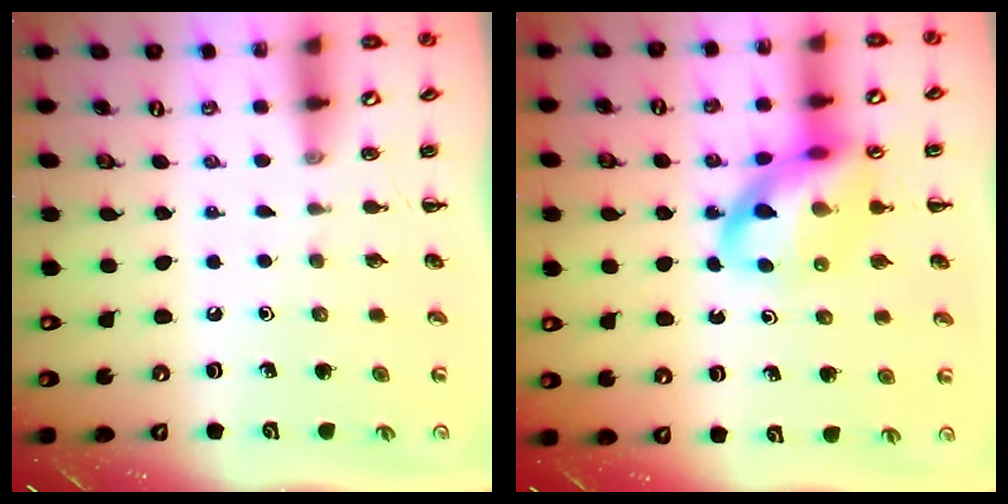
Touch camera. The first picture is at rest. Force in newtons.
{"total": 15.0, "press": 14.6, "slide": 3.4}